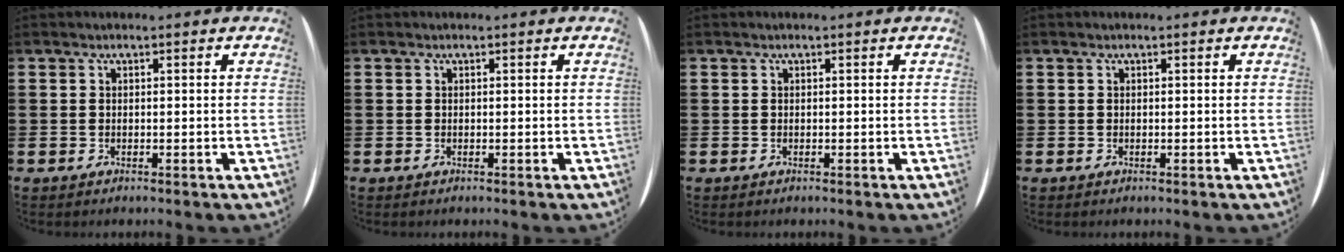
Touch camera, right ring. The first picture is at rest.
{"total": 0.0}
{"total": 0.0}
{"total": 0.0}